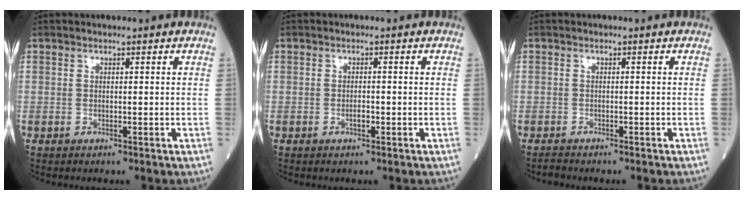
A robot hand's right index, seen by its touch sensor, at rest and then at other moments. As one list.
[{"total": 1.0, "force": [-0.4, 0.3, 0.9], "torque": [-0.018, 0.001, -0.005]}, {"total": 0.8, "force": [-0.8, 0.1, -0.2], "torque": [-0.001, -0.003, -0.016]}]